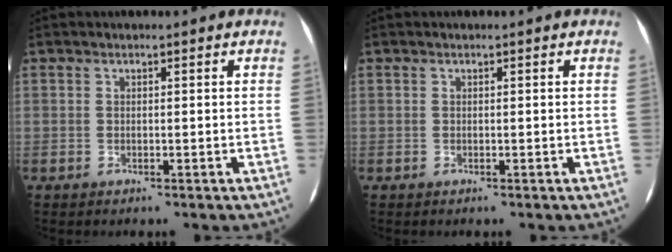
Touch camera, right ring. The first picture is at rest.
{"total": 0.0}